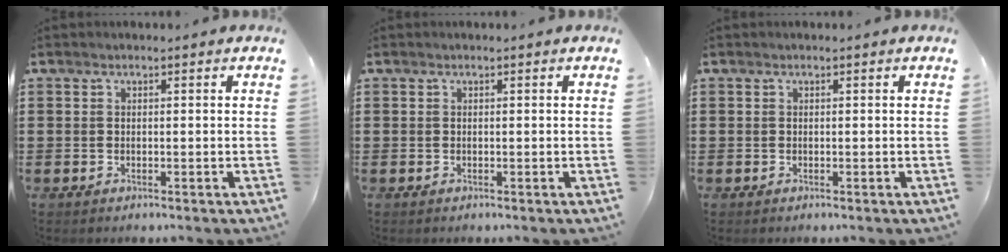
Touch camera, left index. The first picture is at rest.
{"total": 0.0}
{"total": 0.0}